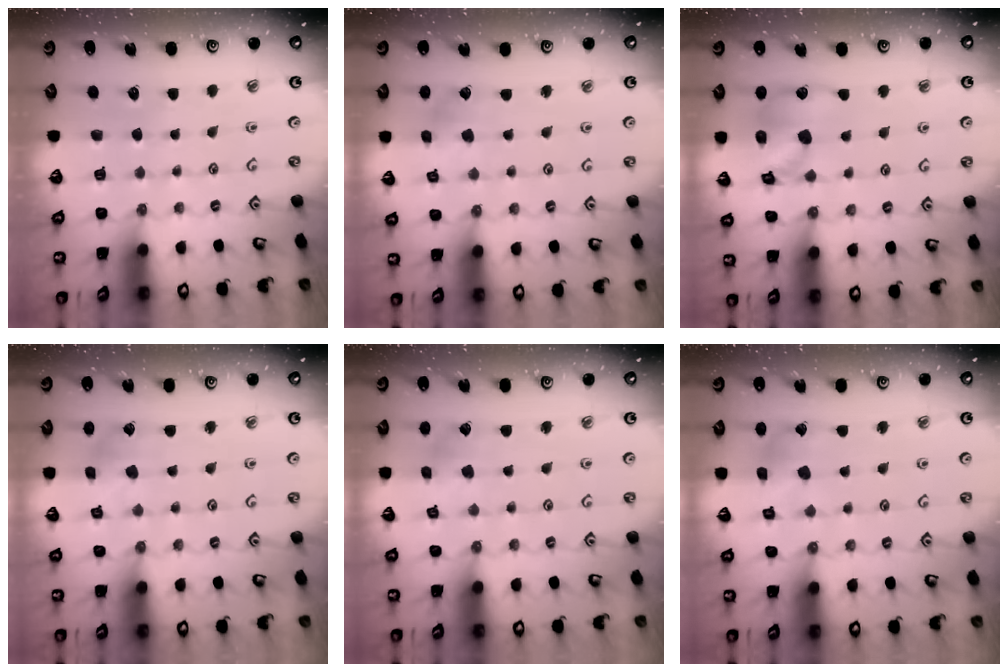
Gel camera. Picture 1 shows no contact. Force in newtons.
{"total": 2.4, "press": 2.4, "slide": 0.2}
{"total": 13.3, "press": 13.1, "slide": 1.9}
{"total": 2.0, "press": 2.0, "slide": 0.3}
{"total": 2.4, "press": 2.4, "slide": 0.2}
{"total": 5.2, "press": 5.2, "slide": 0.4}